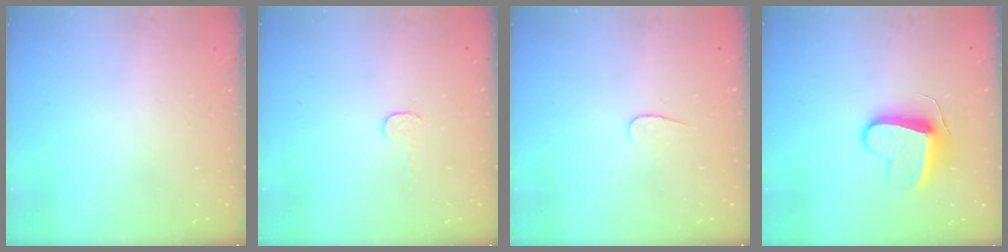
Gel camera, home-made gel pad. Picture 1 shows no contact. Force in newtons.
{"total": 3.0, "press": 3.0, "slide": 0.3}
{"total": 4.8, "press": 4.8, "slide": 0.5}
{"total": 10.3, "press": 10.2, "slide": 1.2}